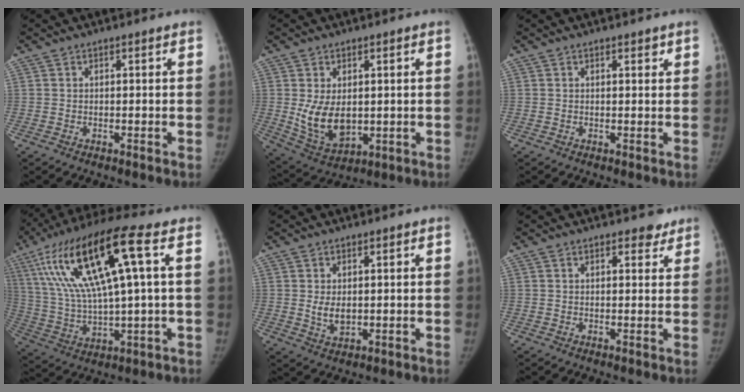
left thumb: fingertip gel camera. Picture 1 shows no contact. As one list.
[{"total": 9.9, "force": [0.2, 6.4, 7.5], "torque": [-0.118, -0.015, 0.025]}, {"total": 0.9, "force": [0.7, 0.4, 0.5], "torque": [-0.002, -0.003, 0.007]}, {"total": 22.2, "force": [6.7, 5.1, 20.5], "torque": [-0.414, 0.013, 0.122]}, {"total": 3.9, "force": [0.3, 2.4, 3.0], "torque": [-0.047, -0.010, 0.012]}, {"total": 2.9, "force": [2.2, 1.5, 1.1], "torque": [0.007, -0.011, 0.026]}]